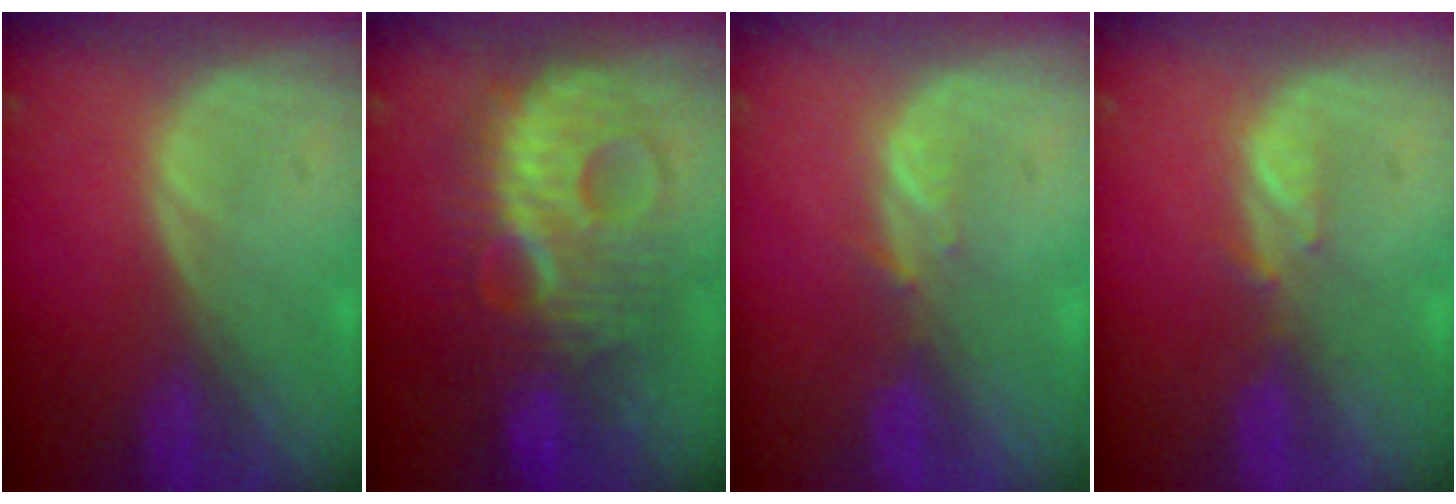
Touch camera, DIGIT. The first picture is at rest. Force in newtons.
{"total": 10.6, "press": 10.6, "slide": 0.3}
{"total": 1.7, "press": 1.5, "slide": 0.8}
{"total": 1.5, "press": 1.4, "slide": 0.2}